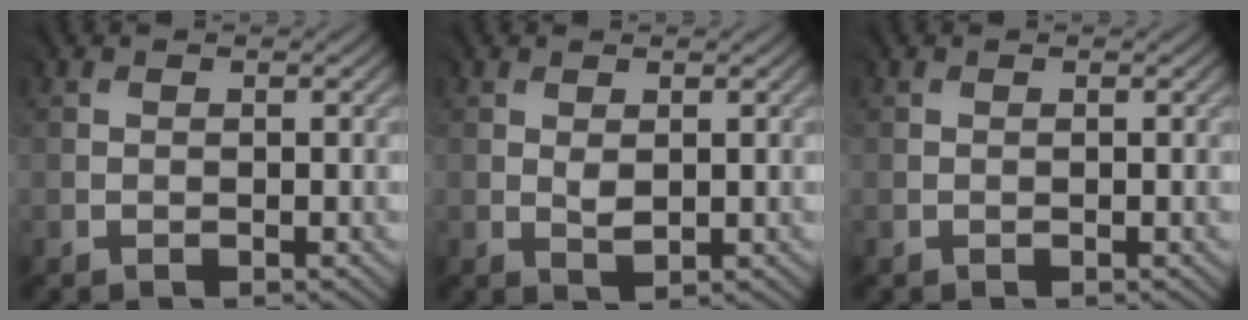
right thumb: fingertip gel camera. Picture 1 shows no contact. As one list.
[{"total": 1.4, "force": [0.4, 0.8, 1.0], "torque": [-0.022, -0.005, 0.012]}, {"total": 0.0}]